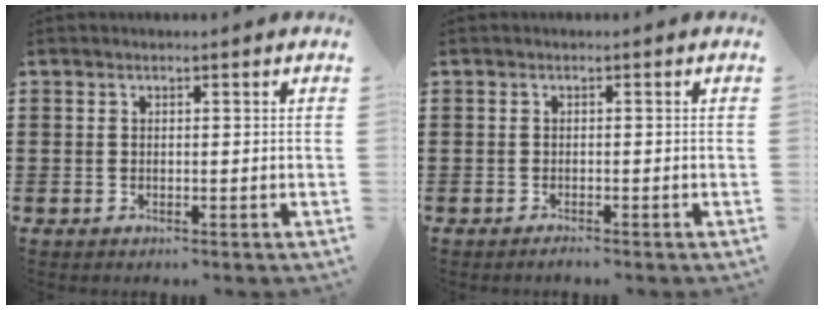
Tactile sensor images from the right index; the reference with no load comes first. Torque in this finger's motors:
{"motor_torque": [-1.11, 1.03, -1.05, -0.15]}